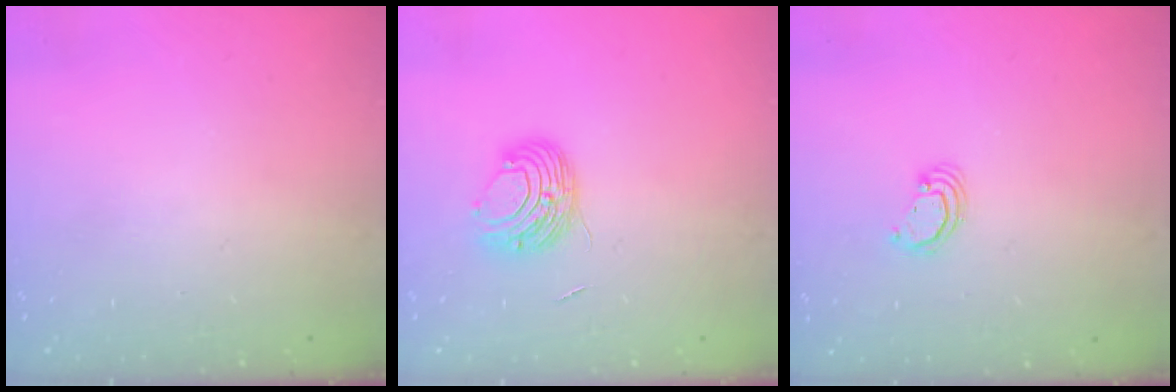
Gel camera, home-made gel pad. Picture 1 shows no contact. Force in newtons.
{"total": 8.7, "press": 8.6, "slide": 0.8}
{"total": 2.3, "press": 2.3, "slide": 0.3}